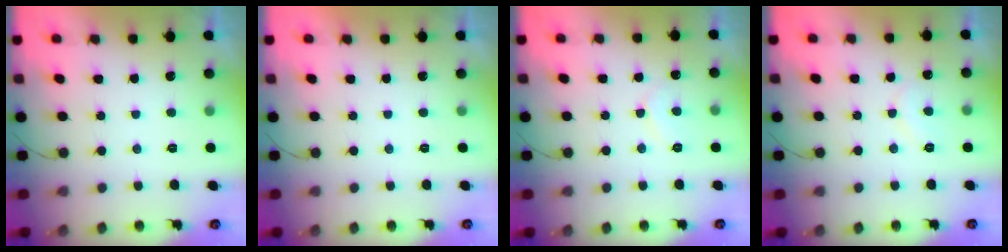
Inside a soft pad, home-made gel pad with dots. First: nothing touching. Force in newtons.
{"total": 1.7, "press": 1.7, "slide": 0.0}
{"total": 5.8, "press": 5.8, "slide": 0.4}
{"total": 6.7, "press": 6.7, "slide": 0.6}